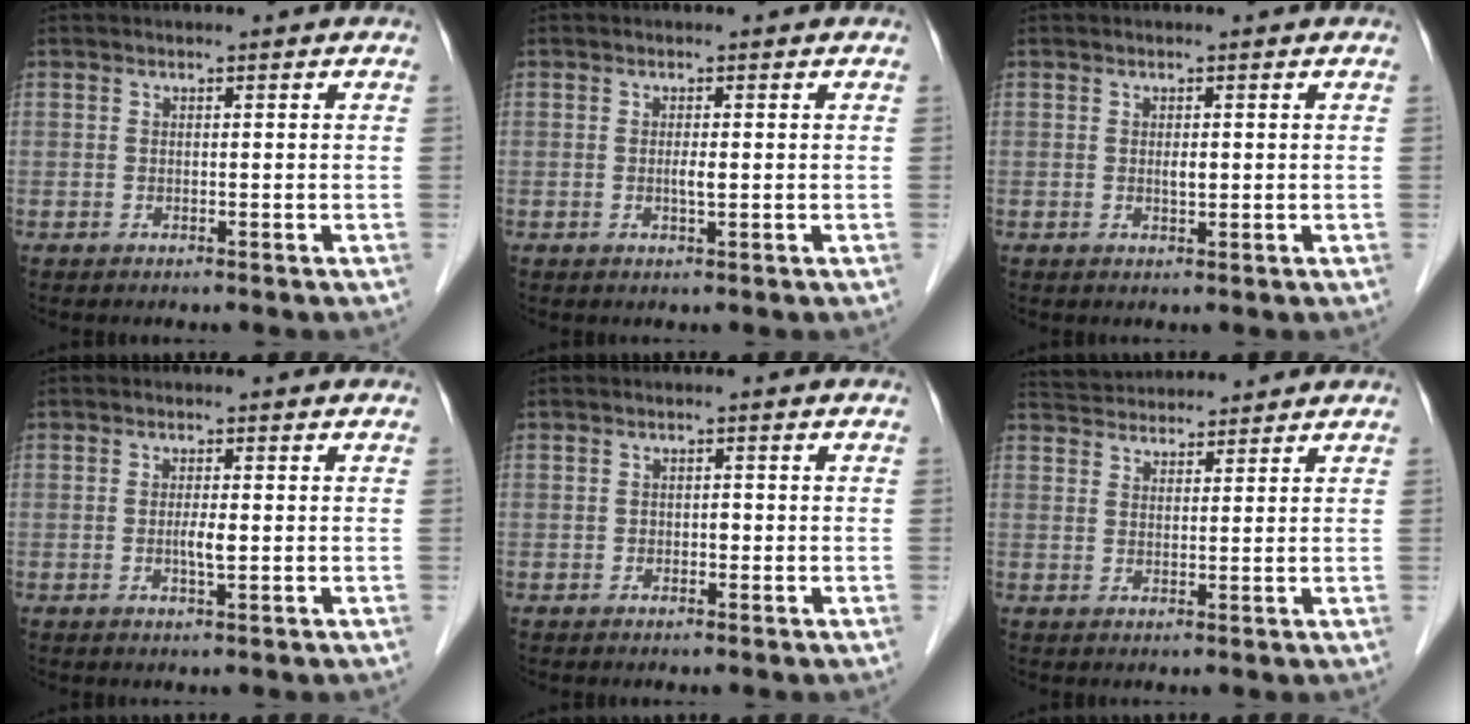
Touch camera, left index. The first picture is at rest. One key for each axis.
{"total": 1.3, "fx": -0.4, "fy": 0.1, "fz": 1.2, "tx": -0.022, "ty": -0.006, "tz": -0.007}
{"total": 1.0, "fx": -0.2, "fy": 0.3, "fz": 0.9, "tx": -0.016, "ty": -0.007, "tz": -0.003}
{"total": 2.1, "fx": -0.6, "fy": 0.2, "fz": 2.0, "tx": -0.039, "ty": -0.006, "tz": -0.008}
{"total": 1.1, "fx": -0.6, "fy": 0.6, "fz": 0.6, "tx": -0.007, "ty": -0.002, "tz": -0.013}
{"total": 7.3, "fx": 7.0, "fy": 1.2, "fz": 1.5, "tx": -0.031, "ty": 0.031, "tz": 0.114}